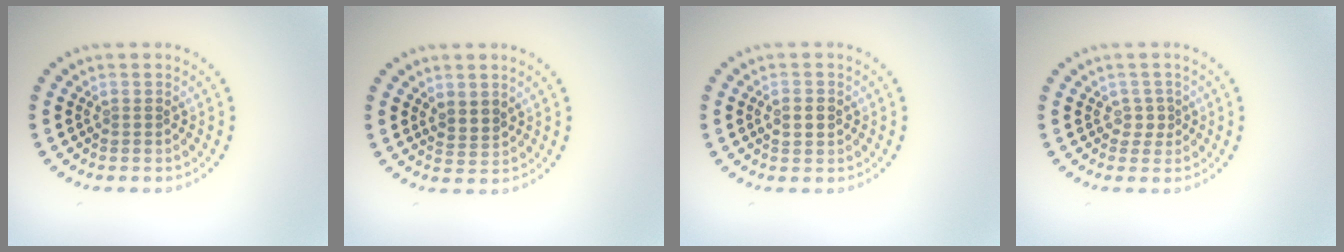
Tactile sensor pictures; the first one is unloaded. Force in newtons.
{"total": 1.6, "press": 1.3, "slide": 1.0}
{"total": 2.2, "press": 2.2, "slide": 0.1}
{"total": 1.2, "press": 0.9, "slide": 0.7}